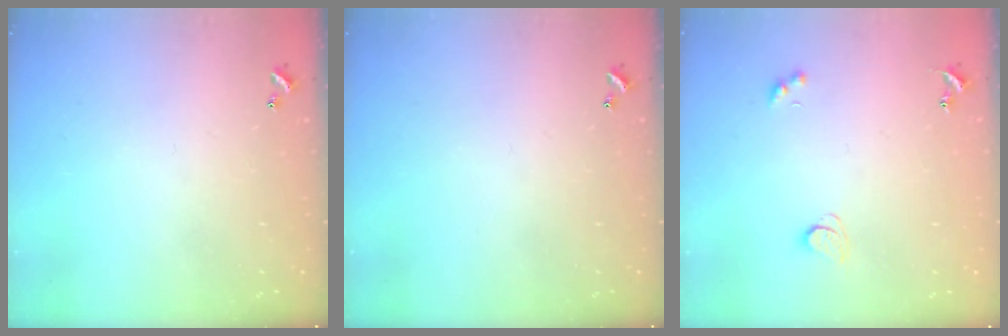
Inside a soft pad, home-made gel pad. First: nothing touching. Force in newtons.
{"total": 0.0}
{"total": 2.0, "press": 1.9, "slide": 0.5}